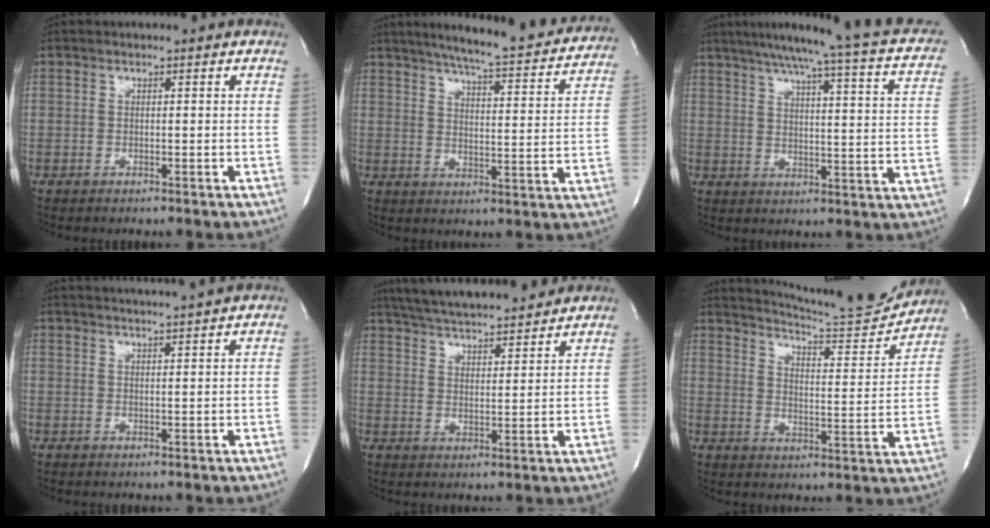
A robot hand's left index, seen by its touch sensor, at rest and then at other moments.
{"total": 20.9, "force": [18.8, 2.1, 8.8], "torque": [-0.133, -0.035, 0.232]}
{"total": 22.5, "force": [18.0, 1.5, 13.3], "torque": [-0.196, -0.021, 0.211]}
{"total": 6.0, "force": [5.5, -1.4, 1.9], "torque": [-0.029, 0.004, 0.074]}
{"total": 15.4, "force": [14.0, 1.9, 6.1], "torque": [-0.112, 0.021, 0.218]}
{"total": 15.6, "force": [15.2, -0.5, 3.5], "torque": [-0.067, -0.062, 0.205]}